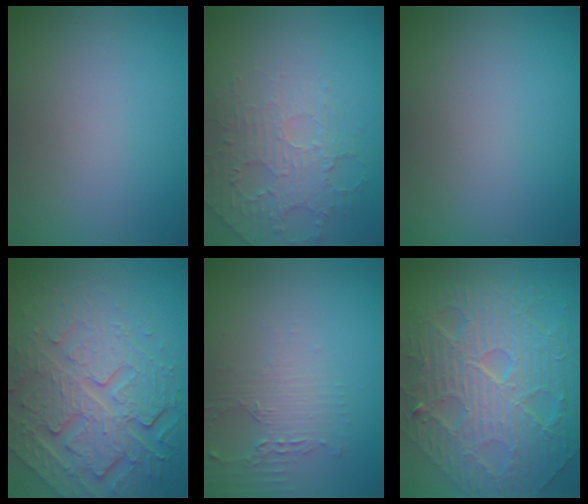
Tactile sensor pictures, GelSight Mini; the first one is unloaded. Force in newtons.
{"total": 2.5, "press": 1.9, "slide": 1.6}
{"total": 0.0}
{"total": 8.3, "press": 5.8, "slide": 6.0}
{"total": 1.8, "press": 1.8, "slide": 0.4}
{"total": 11.0, "press": 7.5, "slide": 8.1}